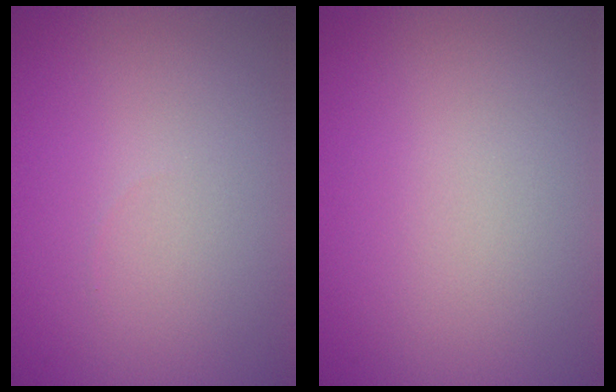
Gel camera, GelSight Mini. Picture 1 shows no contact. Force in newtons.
{"total": 0.0}